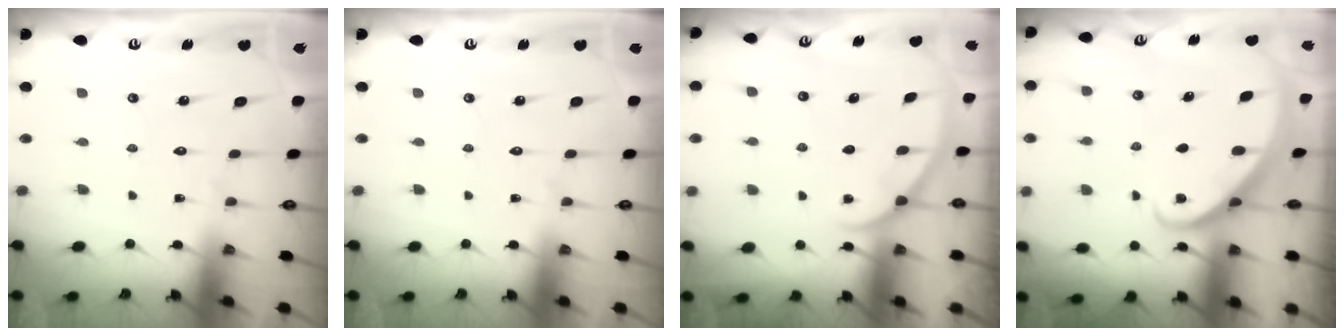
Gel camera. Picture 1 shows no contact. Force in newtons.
{"total": 0.0}
{"total": 0.8, "press": 0.8, "slide": 0.2}
{"total": 2.0, "press": 2.0, "slide": 0.2}